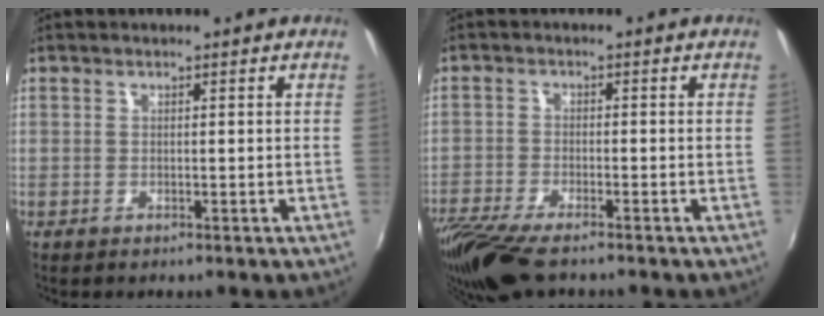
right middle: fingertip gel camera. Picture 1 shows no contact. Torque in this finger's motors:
{"motor_torque": [1.08, -1.06, 0.45, 0.14]}